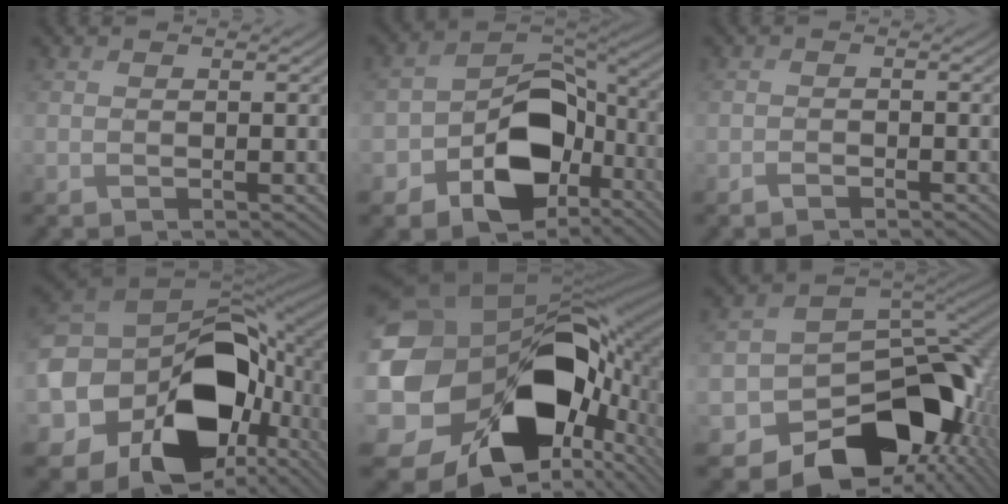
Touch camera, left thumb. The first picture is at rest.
{"total": 13.1, "force": [-5.2, 8.9, 8.1], "torque": [-0.131, -0.022, -0.103]}
{"total": 1.2, "force": [-1.1, 0.4, 0.4], "torque": [-0.007, -0.003, -0.021]}
{"total": 19.5, "force": [-5.0, 14.5, 12.0], "torque": [-0.262, -0.058, -0.068]}
{"total": 20.2, "force": [-3.0, 15.0, 13.2], "torque": [-0.305, -0.053, -0.026]}
{"total": 13.7, "force": [-6.7, 9.8, 7.0], "torque": [-0.115, -0.032, -0.104]}